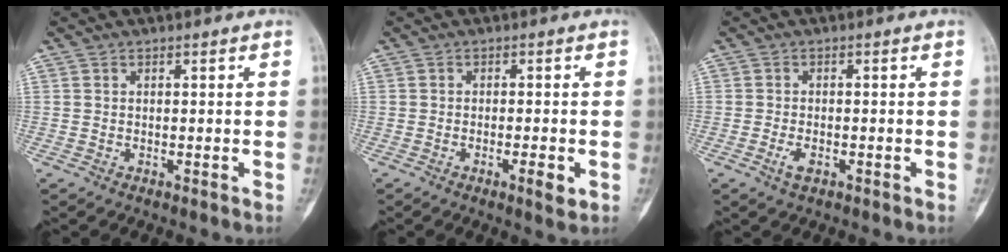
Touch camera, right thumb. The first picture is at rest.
{"total": 3.3, "force": [-1.2, 0.8, 2.9], "torque": [-0.047, -0.002, -0.018]}
{"total": 2.4, "force": [-1.1, 1.2, 1.8], "torque": [-0.037, 0.003, -0.020]}